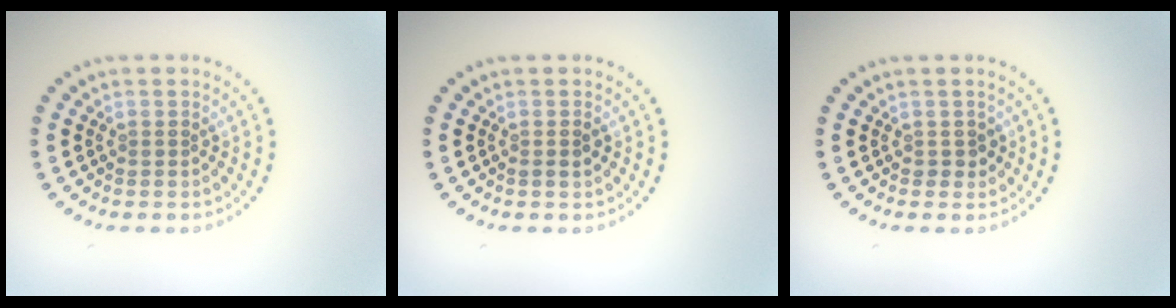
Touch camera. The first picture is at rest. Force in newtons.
{"total": 1.0, "press": 0.9, "slide": 0.3}
{"total": 1.1, "press": 1.0, "slide": 0.3}